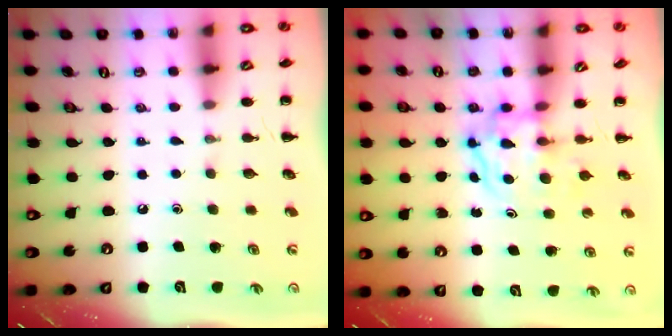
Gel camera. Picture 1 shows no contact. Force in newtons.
{"total": 3.7, "press": 3.7, "slide": 0.4}